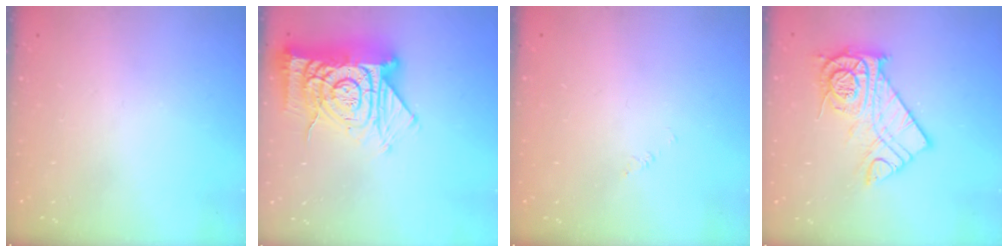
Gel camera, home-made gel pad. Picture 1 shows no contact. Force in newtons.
{"total": 21.4, "press": 21.3, "slide": 2.0}
{"total": 1.7, "press": 1.7, "slide": 0.3}
{"total": 14.0, "press": 13.9, "slide": 1.4}